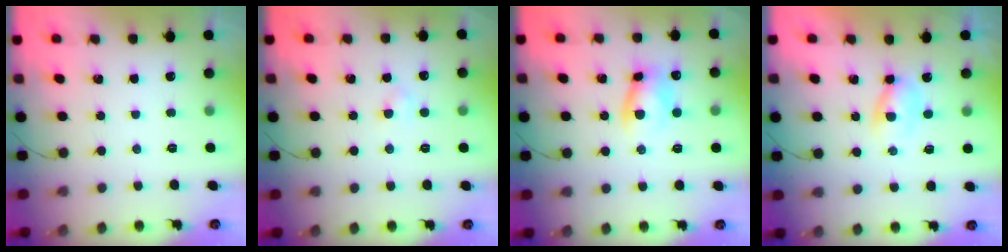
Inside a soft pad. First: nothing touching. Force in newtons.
{"total": 1.8, "press": 1.6, "slide": 0.8}
{"total": 7.9, "press": 7.8, "slide": 0.6}
{"total": 2.1, "press": 1.9, "slide": 0.9}